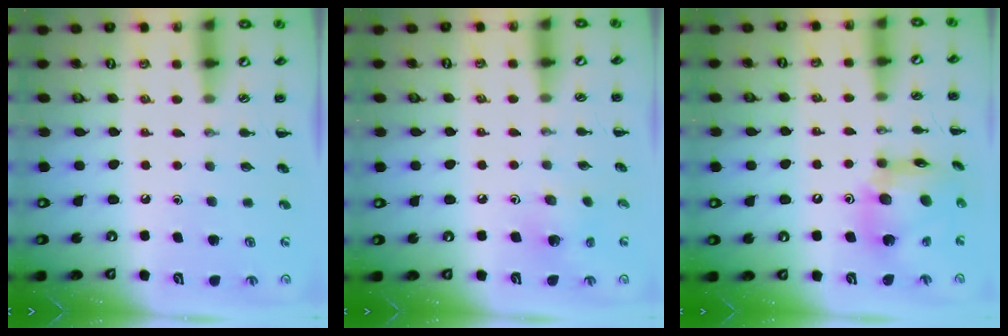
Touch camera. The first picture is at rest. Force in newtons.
{"total": 2.5, "press": 2.4, "slide": 0.7}
{"total": 16.4, "press": 16.2, "slide": 2.3}